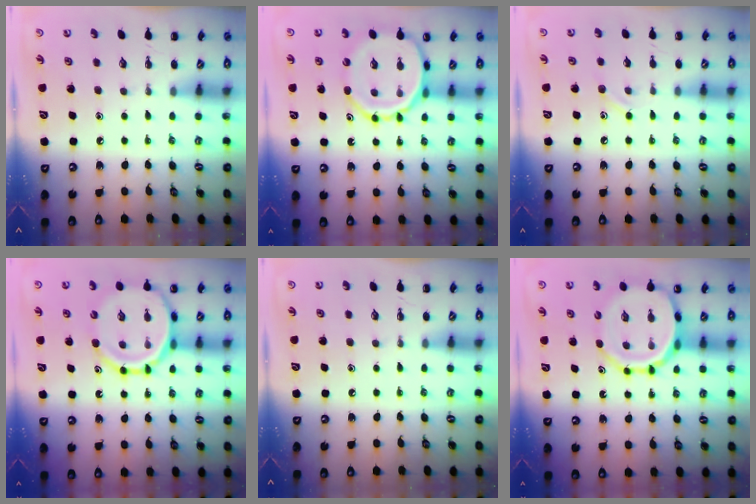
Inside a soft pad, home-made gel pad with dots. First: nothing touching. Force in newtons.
{"total": 13.3, "press": 13.1, "slide": 2.3}
{"total": 7.0, "press": 6.8, "slide": 1.9}
{"total": 14.7, "press": 14.3, "slide": 3.6}
{"total": 0.0}
{"total": 13.8, "press": 13.4, "slide": 3.3}